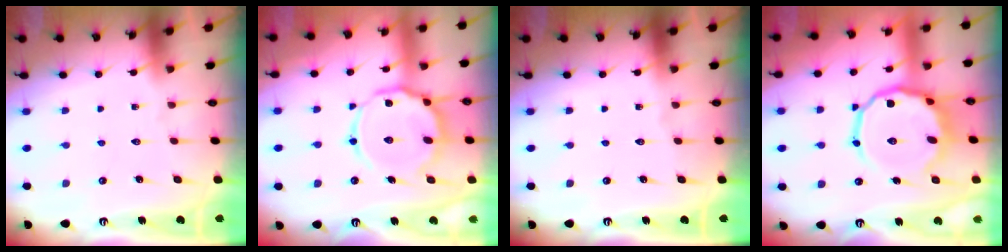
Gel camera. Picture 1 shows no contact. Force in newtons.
{"total": 14.3, "press": 14.2, "slide": 1.4}
{"total": 0.0}
{"total": 14.2, "press": 14.0, "slide": 2.4}